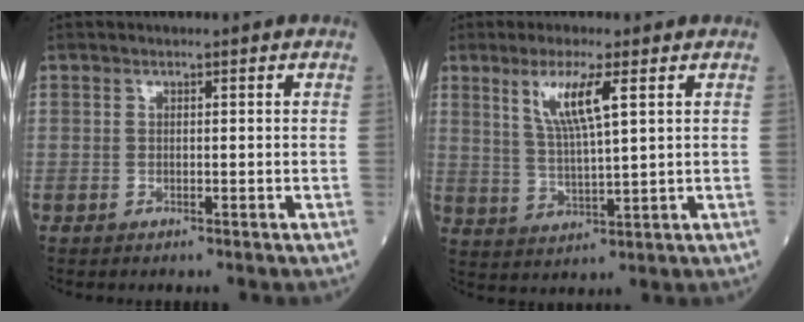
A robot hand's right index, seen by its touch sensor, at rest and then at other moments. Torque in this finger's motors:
{"motor_torque": [0.96, 0.81, 0.43, 0.13]}